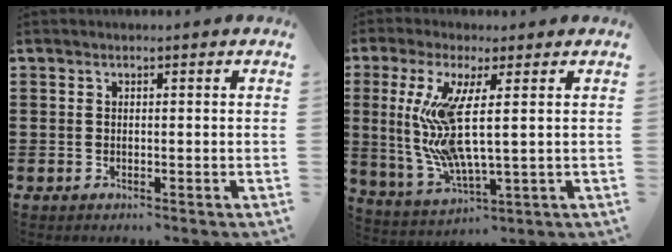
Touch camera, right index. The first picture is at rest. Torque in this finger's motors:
{"motor_torque": [1.78, 0.36, 1.05, 0.21]}